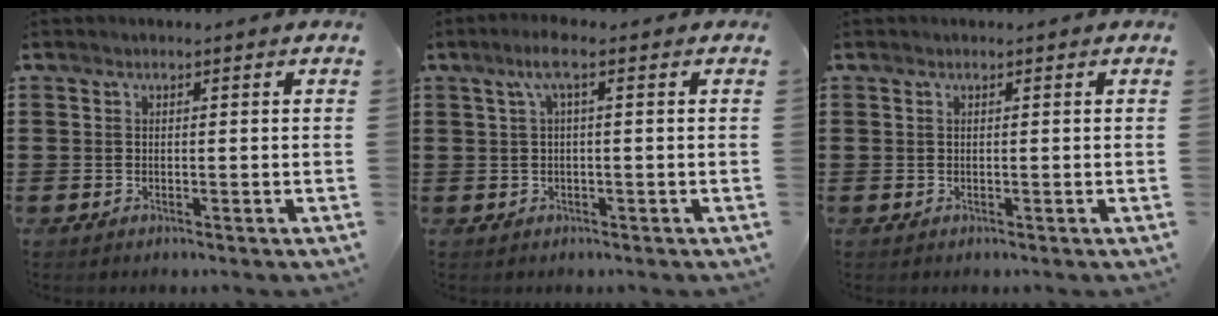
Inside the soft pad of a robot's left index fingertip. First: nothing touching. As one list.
[{"total": 3.2, "force": [0.5, 0.3, 3.1], "torque": [-0.068, 0.000, 0.005]}, {"total": 0.0}]